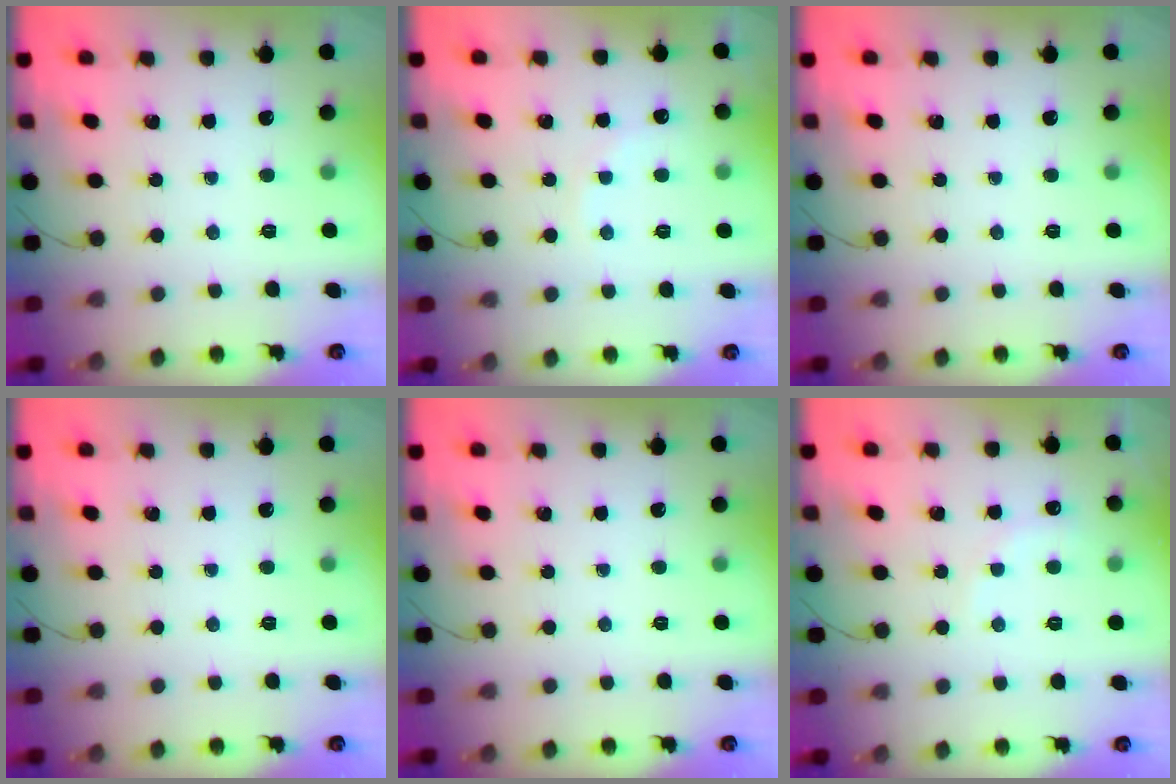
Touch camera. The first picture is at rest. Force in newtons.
{"total": 5.5, "press": 5.4, "slide": 1.1}
{"total": 0.0}
{"total": 0.0}
{"total": 0.0}
{"total": 6.5, "press": 6.4, "slide": 1.2}